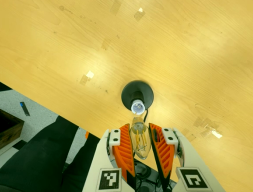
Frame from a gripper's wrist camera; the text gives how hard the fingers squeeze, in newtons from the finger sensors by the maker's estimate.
{"total": 13.1, "left": 13.5, "right": 12.7}